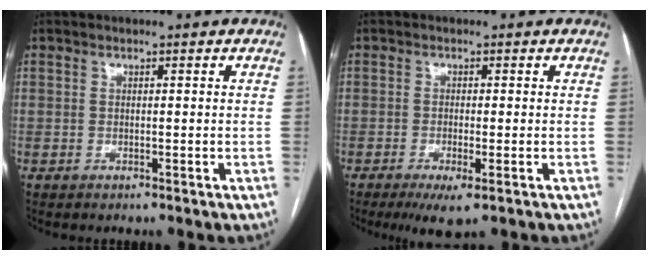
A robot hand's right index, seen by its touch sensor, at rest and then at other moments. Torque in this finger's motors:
{"motor_torque": [0.59, 0.00, 0.24, 0.06]}